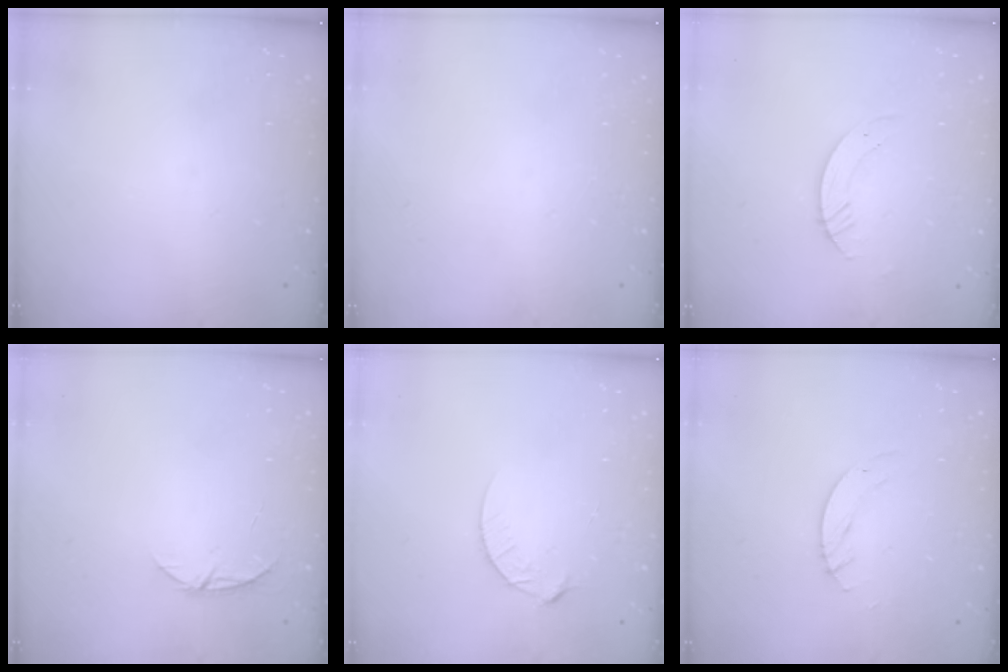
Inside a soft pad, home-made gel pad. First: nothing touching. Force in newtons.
{"total": 0.0}
{"total": 3.8, "press": 3.8, "slide": 0.4}
{"total": 5.4, "press": 5.4, "slide": 0.6}
{"total": 6.6, "press": 6.6, "slide": 0.7}
{"total": 4.5, "press": 4.5, "slide": 0.4}